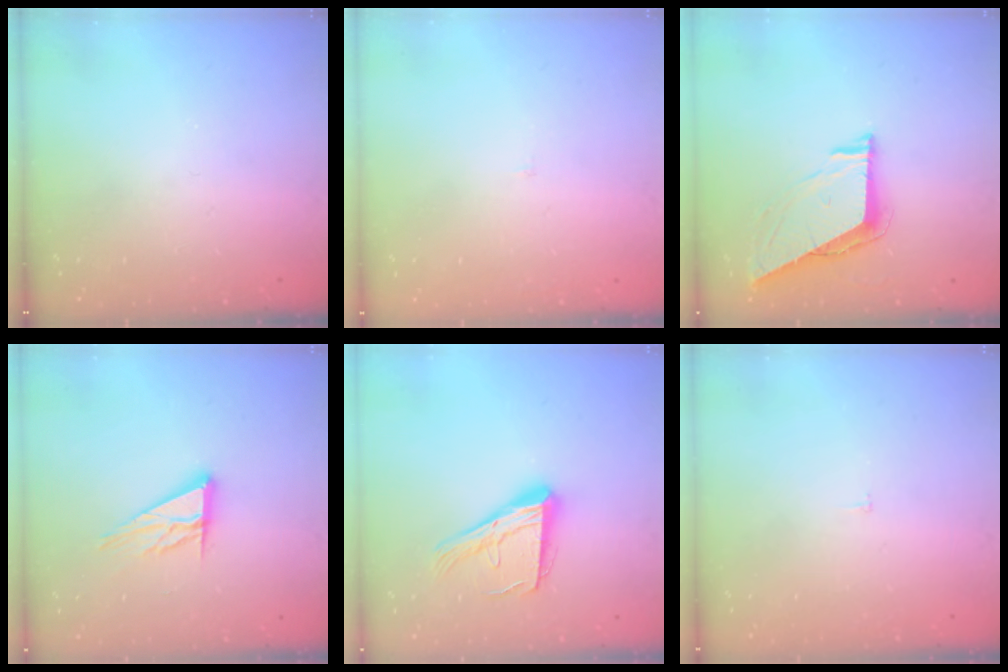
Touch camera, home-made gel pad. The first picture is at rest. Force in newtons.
{"total": 2.0, "press": 2.0, "slide": 0.1}
{"total": 7.1, "press": 7.1, "slide": 0.2}
{"total": 10.9, "press": 10.9, "slide": 1.0}
{"total": 16.9, "press": 16.8, "slide": 1.8}
{"total": 2.3, "press": 2.3, "slide": 0.2}